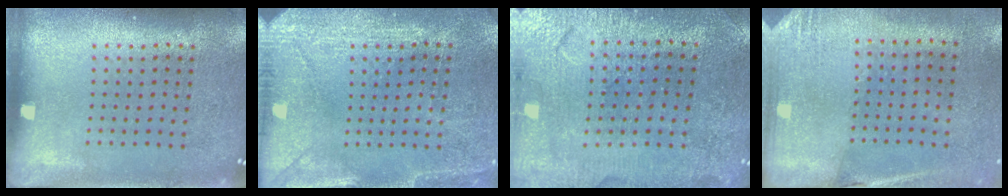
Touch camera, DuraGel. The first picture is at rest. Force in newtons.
{"total": 2.9, "press": 2.8, "slide": 0.6}
{"total": 1.5, "press": 1.5, "slide": 0.2}
{"total": 2.6, "press": 2.3, "slide": 1.2}